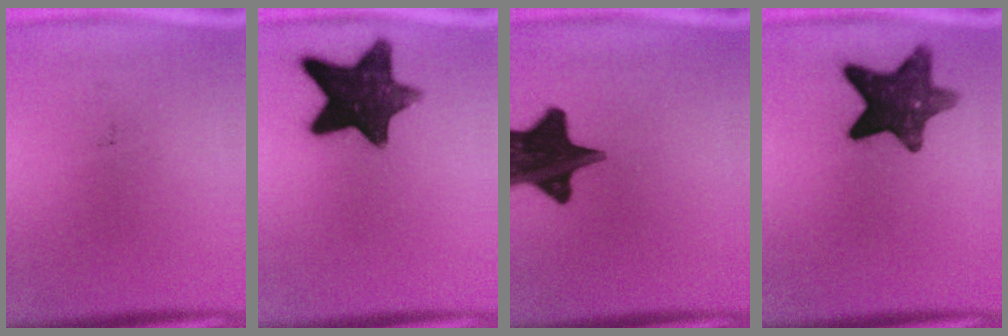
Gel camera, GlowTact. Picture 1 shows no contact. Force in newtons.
{"total": 14.1}
{"total": 18.9}
{"total": 12.1}